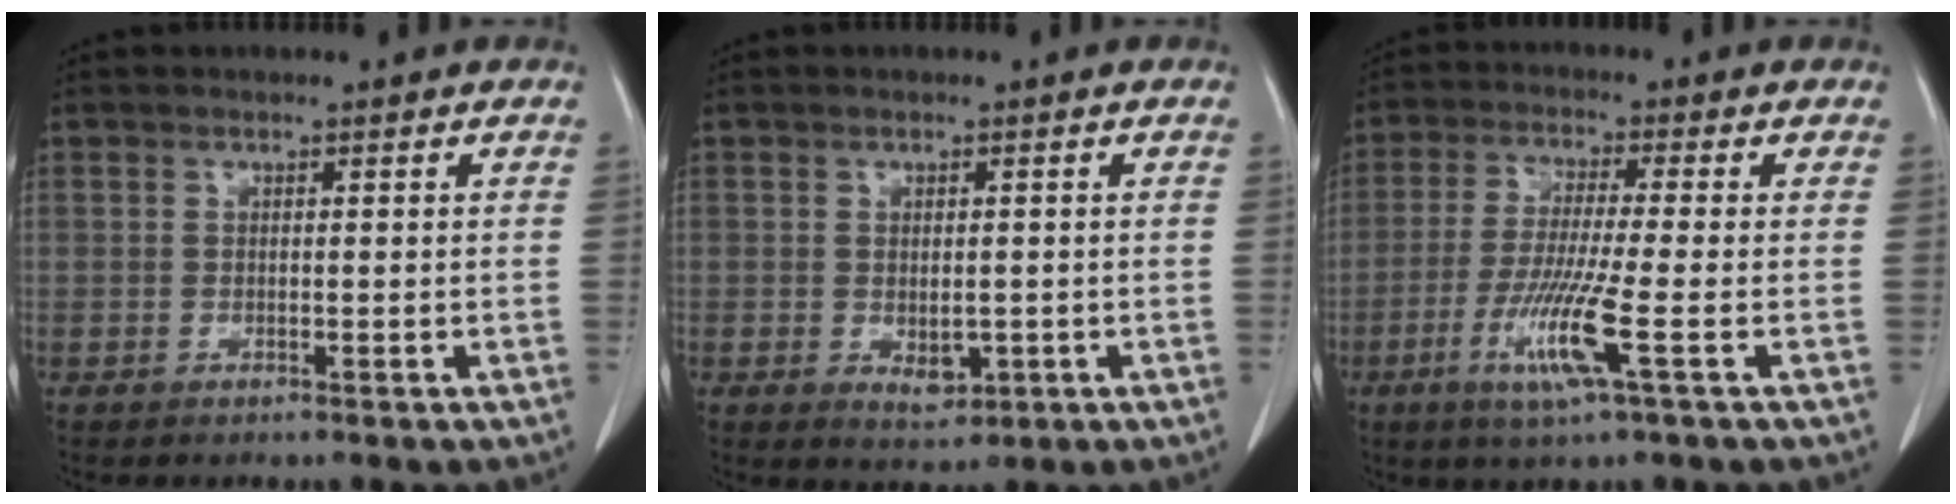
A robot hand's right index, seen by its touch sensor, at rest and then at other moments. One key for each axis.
{"total": 3.0, "fx": -0.6, "fy": 1.8, "fz": 2.4, "tx": -0.035, "ty": -0.006, "tz": 0.002}
{"total": 8.9, "fx": -3.3, "fy": -0.7, "fz": 8.2, "tx": -0.167, "ty": -0.025, "tz": -0.068}